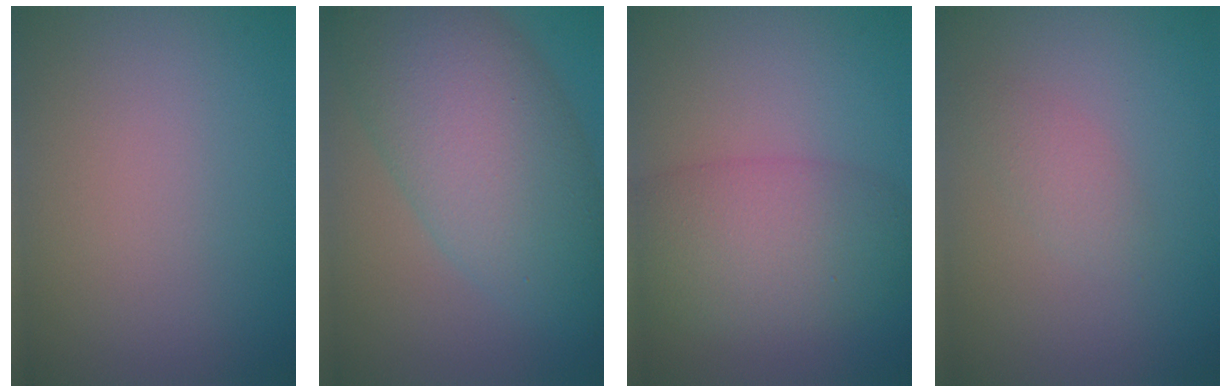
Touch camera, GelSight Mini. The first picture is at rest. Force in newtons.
{"total": 10.0, "press": 10.0, "slide": 0.4}
{"total": 6.6, "press": 6.6, "slide": 0.2}
{"total": 1.5, "press": 1.5, "slide": 0.1}